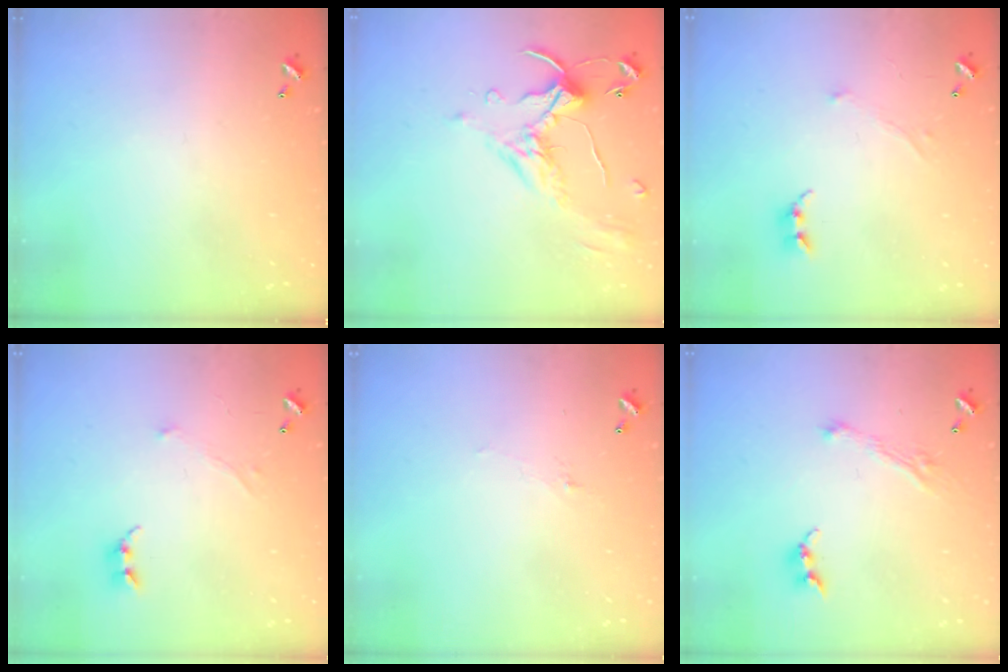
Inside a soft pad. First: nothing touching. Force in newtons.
{"total": 1.3, "press": 0.8, "slide": 1.0}
{"total": 0.7, "press": 0.4, "slide": 0.5}
{"total": 0.7, "press": 0.4, "slide": 0.5}
{"total": 0.8, "press": 0.5, "slide": 0.6}
{"total": 2.7, "press": 2.7, "slide": 0.4}